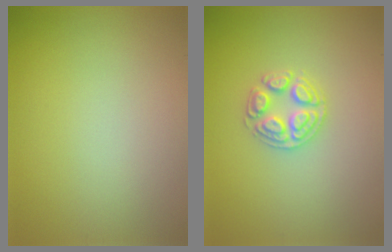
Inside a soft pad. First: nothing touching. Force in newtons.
{"total": 2.5, "press": 2.5, "slide": 0.4}